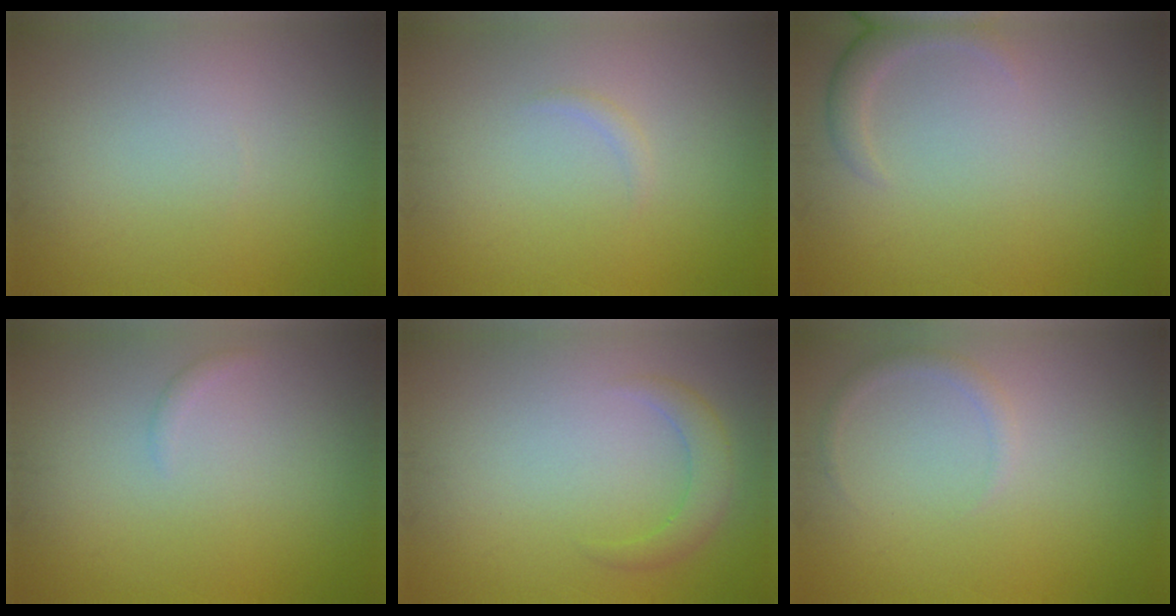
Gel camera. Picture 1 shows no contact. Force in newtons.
{"total": 0.6, "press": 0.6, "slide": 0.1}
{"total": 2.0, "press": 2.0, "slide": 0.2}
{"total": 0.6, "press": 0.6, "slide": 0.1}
{"total": 2.2, "press": 2.2, "slide": 0.1}
{"total": 1.2, "press": 1.2, "slide": 0.0}